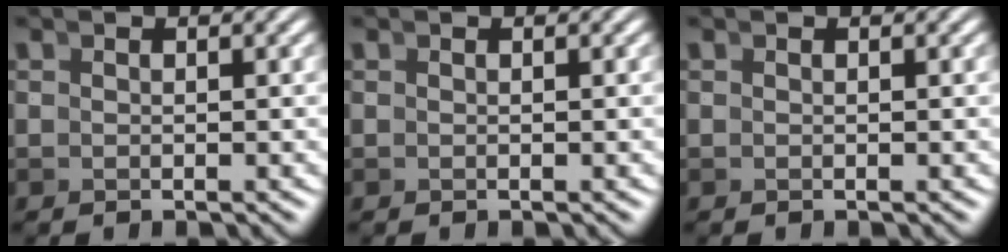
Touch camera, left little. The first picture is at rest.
{"total": 0.0}
{"total": 0.0}